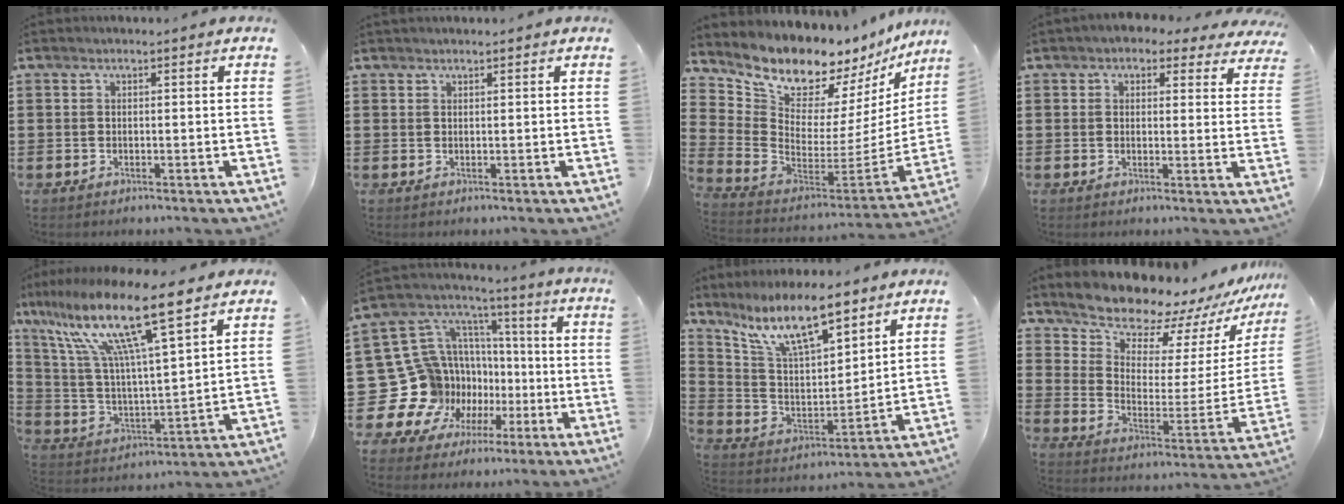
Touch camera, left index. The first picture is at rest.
{"total": 0.6, "force": [0.6, 0.0, 0.2], "torque": [-0.006, -0.002, 0.013]}
{"total": 10.3, "force": [9.7, 3.1, 1.8], "torque": [-0.087, -0.091, 0.172]}
{"total": 3.0, "force": [2.3, 1.6, 1.2], "torque": [-0.025, -0.001, 0.040]}
{"total": 13.5, "force": [9.6, 1.0, 9.5], "torque": [-0.221, -0.059, 0.155]}
{"total": 17.8, "force": [-3.0, 16.4, 6.5], "torque": [-0.191, -0.020, -0.001]}
{"total": 11.5, "force": [8.8, 2.9, 6.8], "torque": [-0.157, -0.028, 0.161]}
{"total": 9.8, "force": [9.4, 2.3, 1.5], "torque": [-0.060, -0.084, 0.166]}